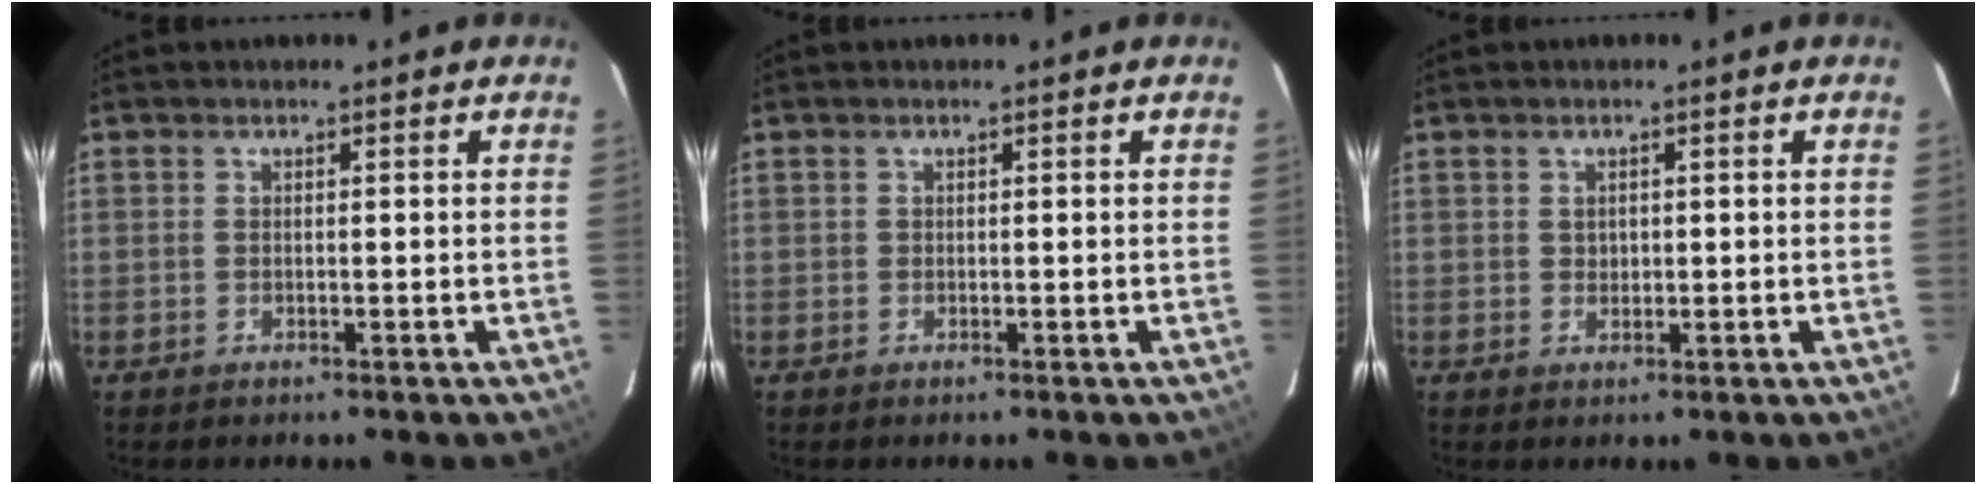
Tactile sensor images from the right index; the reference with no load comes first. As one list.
[{"total": 0.0}, {"total": 1.1, "force": [0.3, 0.9, 0.4], "torque": [-0.005, 0.002, 0.006]}]